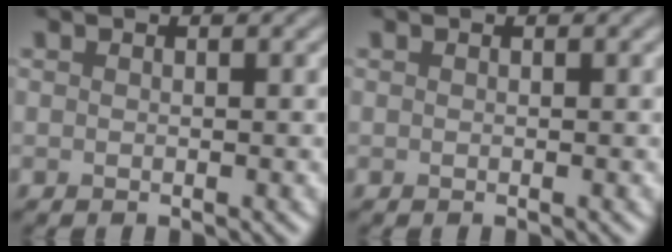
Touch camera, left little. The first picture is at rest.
{"total": 0.0}